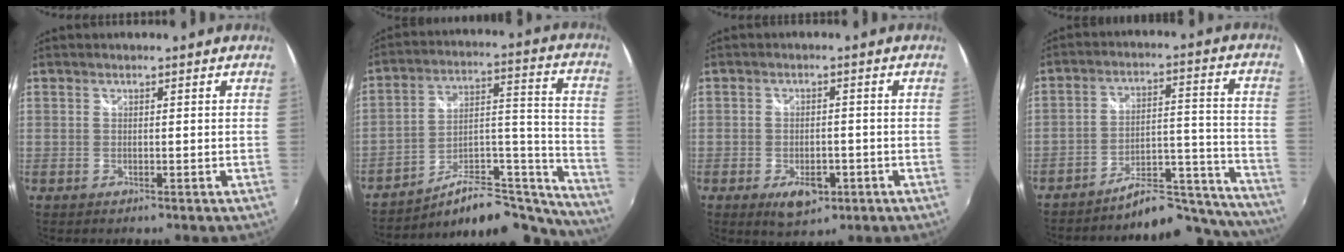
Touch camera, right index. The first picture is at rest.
{"total": 22.3, "force": [-19.3, 6.2, 9.3], "torque": [-0.089, 0.038, -0.271]}
{"total": 6.2, "force": [-2.8, 3.6, 4.3], "torque": [-0.081, -0.011, -0.038]}
{"total": 19.8, "force": [-19.0, 3.8, 4.3], "torque": [-0.037, 0.051, -0.253]}